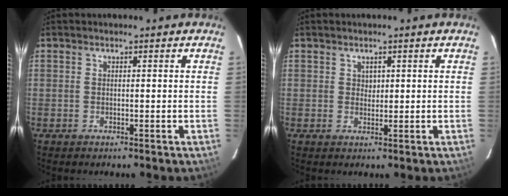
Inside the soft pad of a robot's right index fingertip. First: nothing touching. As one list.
[{"total": 1.3, "force": [0.6, 1.1, 0.3], "torque": [-0.001, 0.005, 0.010]}]